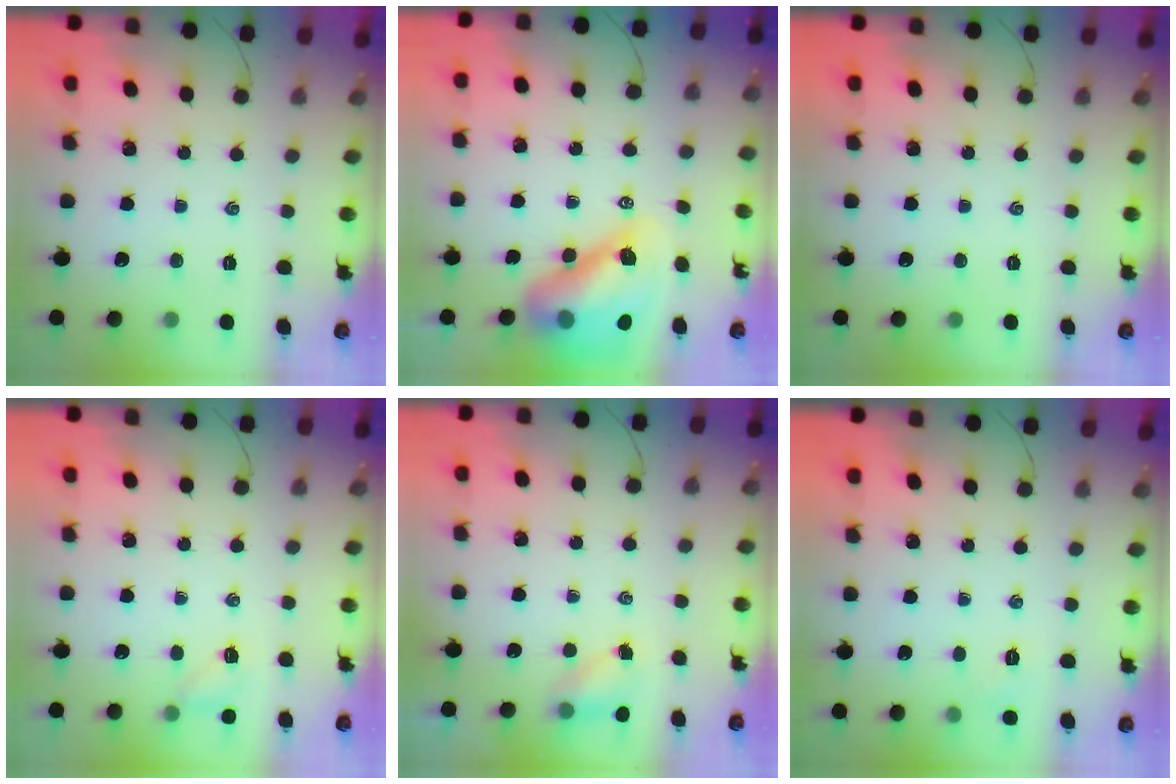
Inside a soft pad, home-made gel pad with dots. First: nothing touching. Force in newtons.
{"total": 16.0, "press": 15.4, "slide": 4.4}
{"total": 0.0}
{"total": 4.4, "press": 4.2, "slide": 1.2}
{"total": 4.3, "press": 4.2, "slide": 0.8}
{"total": 3.6, "press": 3.4, "slide": 1.0}